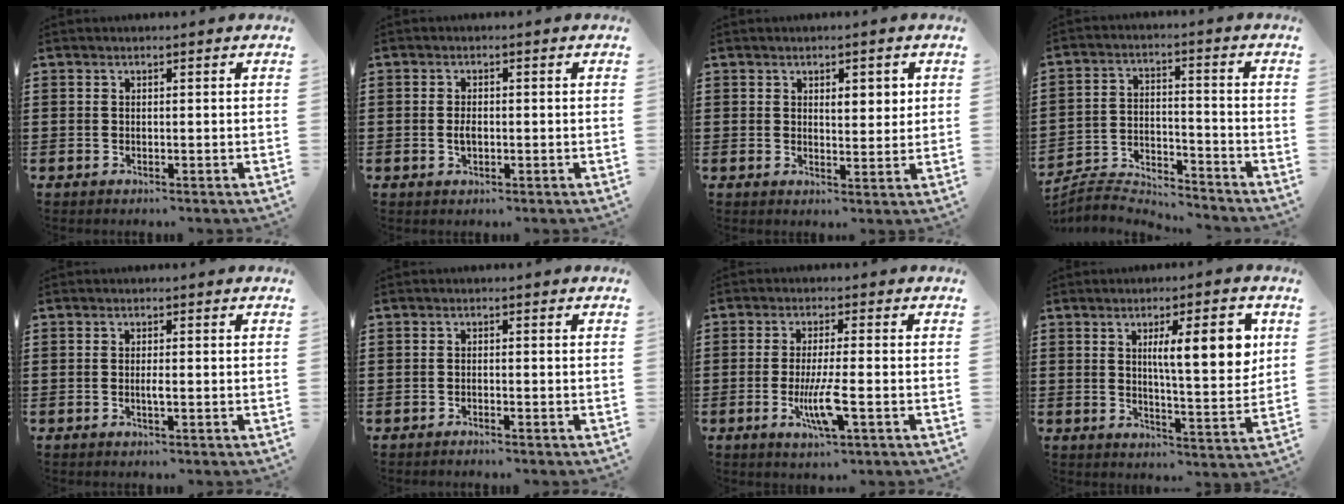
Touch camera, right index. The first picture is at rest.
{"total": 1.8, "force": [-0.3, 0.8, 1.6], "torque": [-0.031, -0.001, -0.006]}
{"total": 3.1, "force": [1.4, 1.5, 2.3], "torque": [-0.032, 0.001, 0.020]}
{"total": 4.6, "force": [-4.6, 0.5, 0.2], "torque": [-0.015, 0.000, -0.097]}
{"total": 1.3, "force": [-0.4, -0.1, 1.2], "torque": [-0.024, -0.007, -0.007]}
{"total": 0.8, "force": [-0.7, -0.1, 0.2], "torque": [-0.005, -0.002, -0.014]}
{"total": 6.3, "force": [-1.9, 0.8, 6.0], "torque": [-0.120, -0.018, -0.037]}
{"total": 9.9, "force": [3.1, 2.4, 9.1], "torque": [-0.144, -0.006, 0.044]}